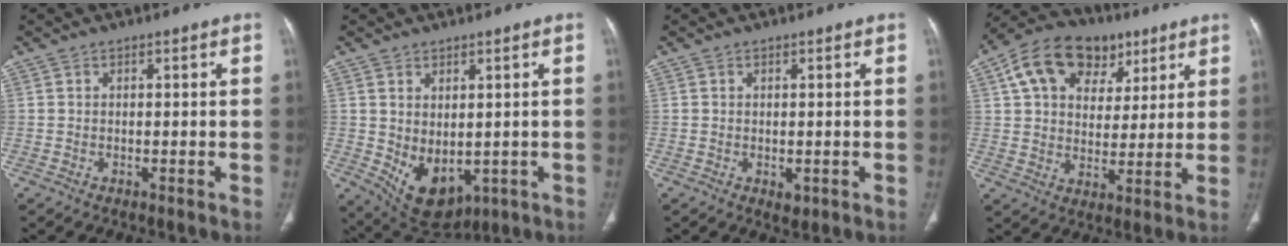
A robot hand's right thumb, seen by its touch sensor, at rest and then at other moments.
{"total": 9.5, "force": [-1.2, 5.7, 7.5], "torque": [-0.111, -0.008, 0.012]}
{"total": 1.4, "force": [-0.4, 0.8, 1.1], "torque": [-0.016, -0.004, 0.000]}
{"total": 17.2, "force": [7.8, 12.0, 9.5], "torque": [-0.131, 0.004, 0.126]}